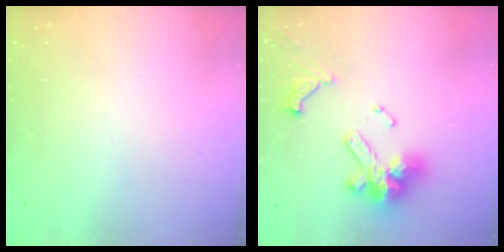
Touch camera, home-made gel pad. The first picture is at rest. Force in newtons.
{"total": 15.5, "press": 15.4, "slide": 1.8}